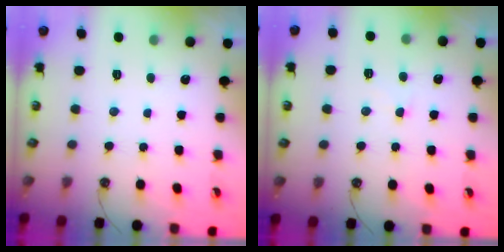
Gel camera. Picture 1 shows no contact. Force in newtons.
{"total": 2.5, "press": 2.5, "slide": 0.4}